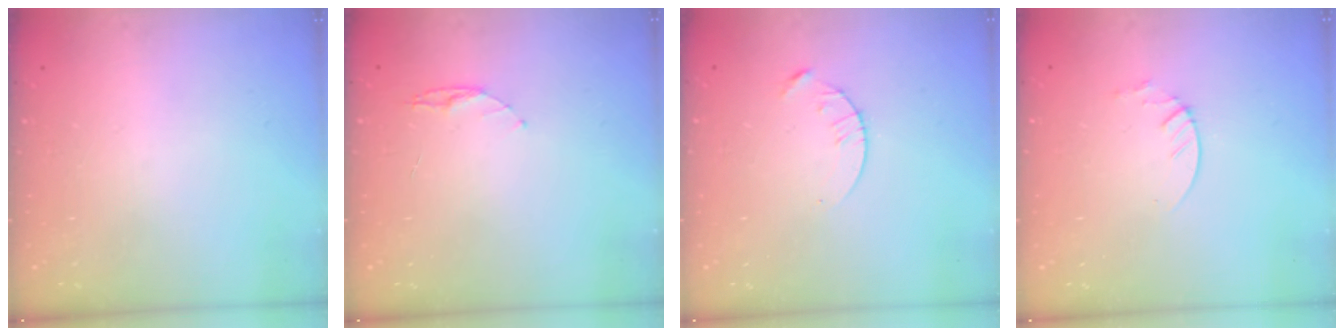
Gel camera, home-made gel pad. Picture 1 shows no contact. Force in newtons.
{"total": 4.5, "press": 4.4, "slide": 0.4}
{"total": 4.3, "press": 4.2, "slide": 0.5}
{"total": 1.9, "press": 1.9, "slide": 0.2}